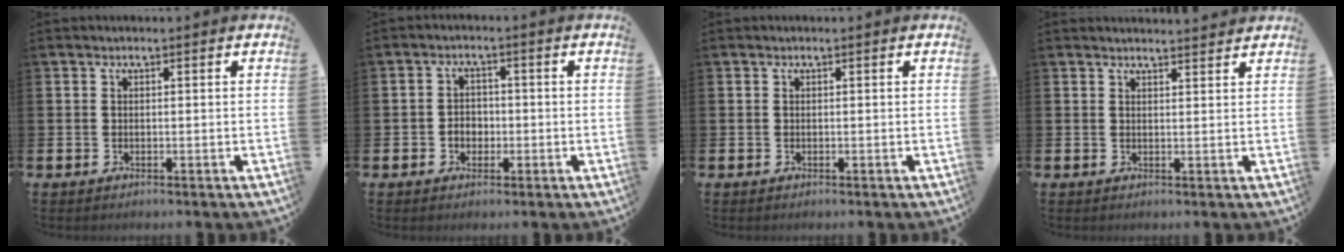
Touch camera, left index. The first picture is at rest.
{"total": 2.6, "force": [-0.8, 2.1, 1.3], "torque": [-0.019, 0.003, -0.020]}
{"total": 0.0}
{"total": 1.8, "force": [1.8, 0.0, -0.1], "torque": [0.008, -0.014, 0.031]}